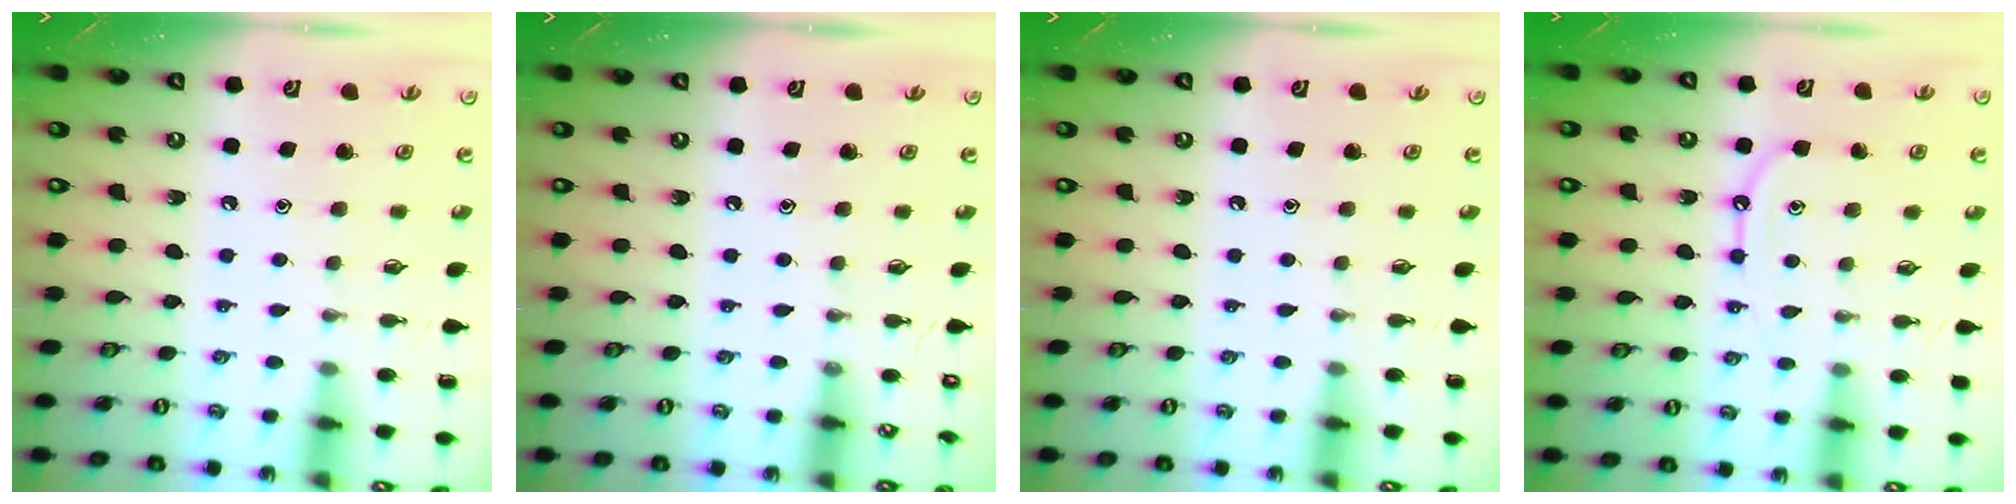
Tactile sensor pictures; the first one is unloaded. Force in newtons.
{"total": 0.0}
{"total": 0.0}
{"total": 7.3, "press": 7.2, "slide": 0.8}